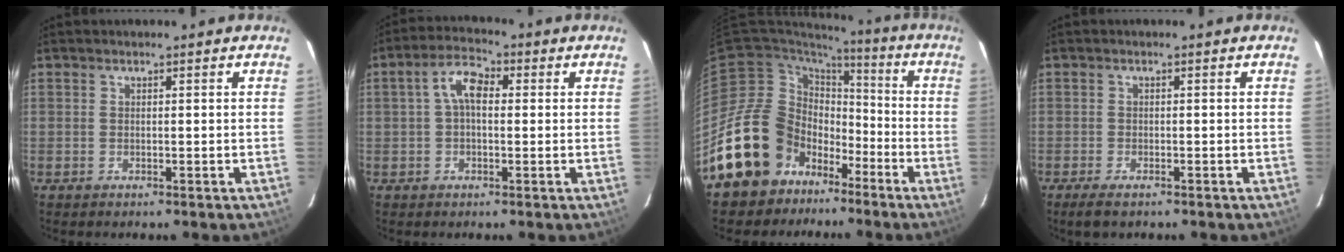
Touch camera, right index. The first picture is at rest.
{"total": 5.6, "force": [0.6, 3.1, 4.7], "torque": [-0.091, 0.022, 0.010]}
{"total": 18.0, "force": [-10.6, 13.7, 5.2], "torque": [-0.129, 0.040, -0.165]}
{"total": 3.4, "force": [-2.6, 1.1, 2.0], "torque": [-0.048, -0.013, -0.045]}